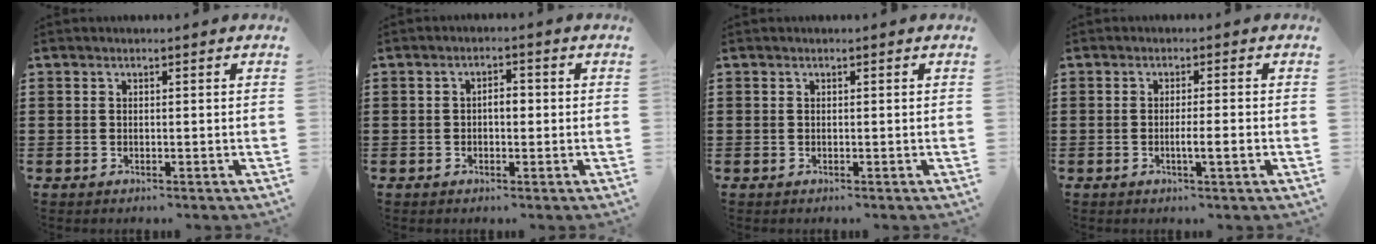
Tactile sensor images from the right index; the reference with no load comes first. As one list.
[{"total": 2.4, "force": [-0.3, 1.2, 2.1], "torque": [-0.041, 0.006, -0.007]}, {"total": 0.0}, {"total": 2.6, "force": [-0.9, -0.1, 2.4], "torque": [-0.040, -0.004, -0.018]}]